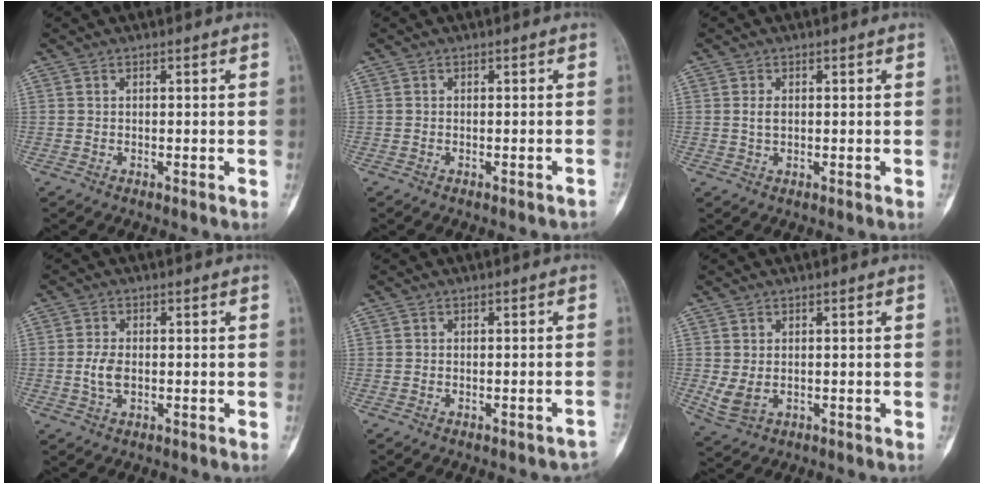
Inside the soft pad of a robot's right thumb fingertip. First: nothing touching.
{"total": 1.2, "force": [-1.1, 0.3, 0.5], "torque": [-0.011, 0.016, -0.008]}
{"total": 1.9, "force": [0.3, 1.2, 1.5], "torque": [-0.029, -0.001, 0.007]}
{"total": 3.6, "force": [-0.4, 2.2, 2.8], "torque": [-0.055, 0.002, -0.008]}
{"total": 2.0, "force": [-1.8, 0.6, 0.6], "torque": [-0.002, 0.025, -0.017]}
{"total": 3.9, "force": [-0.1, 2.8, 2.7], "torque": [-0.059, -0.006, 0.012]}